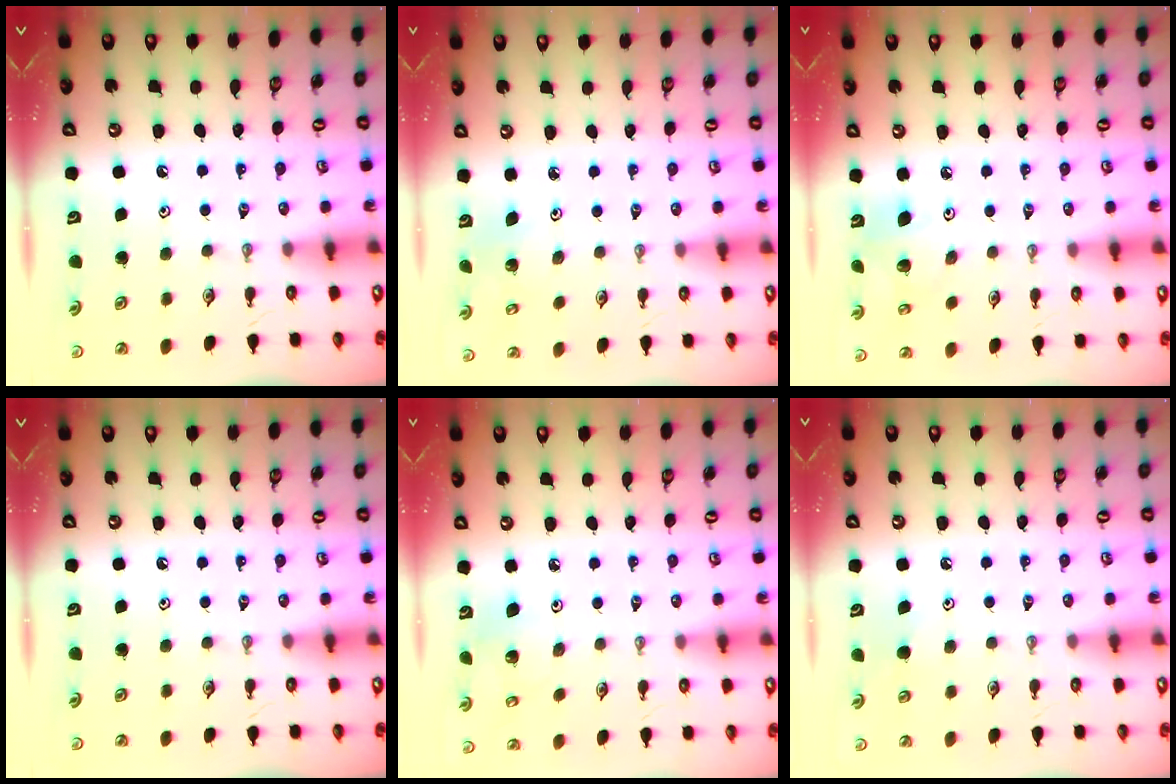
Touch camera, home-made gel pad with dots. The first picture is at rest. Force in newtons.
{"total": 2.4, "press": 2.4, "slide": 0.2}
{"total": 8.0, "press": 7.8, "slide": 1.7}
{"total": 0.0}
{"total": 6.0, "press": 5.6, "slide": 2.3}
{"total": 4.9, "press": 4.8, "slide": 0.5}